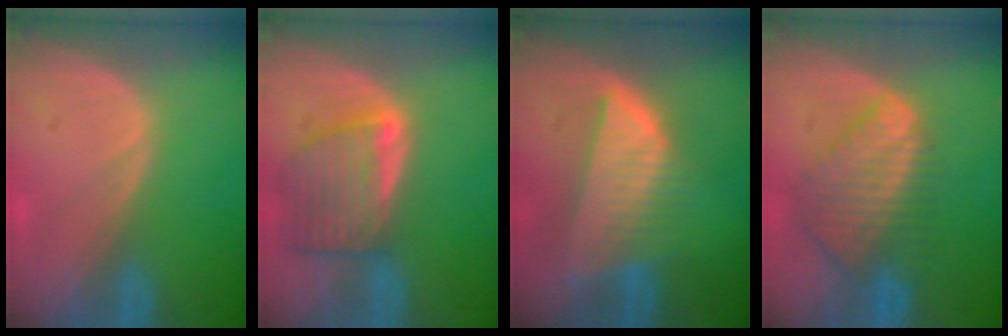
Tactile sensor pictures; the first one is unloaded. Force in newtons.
{"total": 8.1, "press": 7.3, "slide": 3.5}
{"total": 8.2, "press": 7.3, "slide": 3.8}
{"total": 9.1, "press": 7.7, "slide": 4.8}